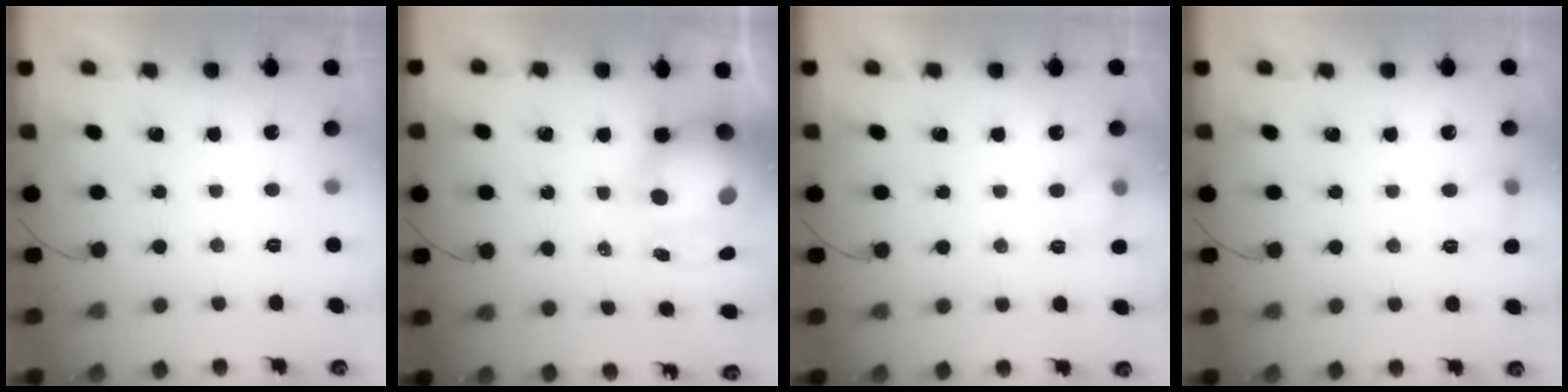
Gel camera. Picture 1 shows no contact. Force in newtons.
{"total": 13.6, "press": 13.2, "slide": 3.2}
{"total": 6.0, "press": 5.8, "slide": 1.6}
{"total": 5.0, "press": 4.8, "slide": 1.4}